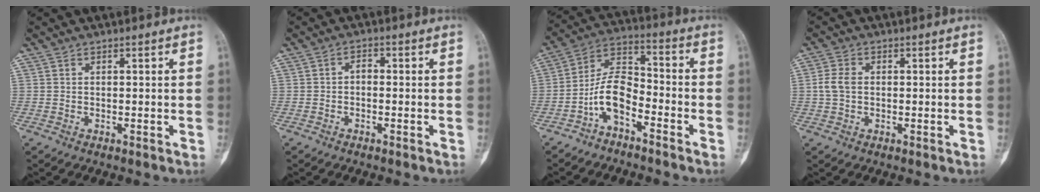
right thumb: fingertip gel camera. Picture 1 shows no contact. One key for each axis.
{"total": 1.7, "fx": -0.4, "fy": 1.2, "fz": 1.2, "tx": -0.013, "ty": 0.012, "tz": -0.013}
{"total": 8.9, "fx": -4.6, "fy": 4.4, "fz": 6.3, "tx": -0.114, "ty": 0.067, "tz": -0.097}
{"total": 3.8, "fx": 0.1, "fy": 2.7, "fz": 2.7, "tx": -0.061, "ty": 0.007, "tz": -0.004}